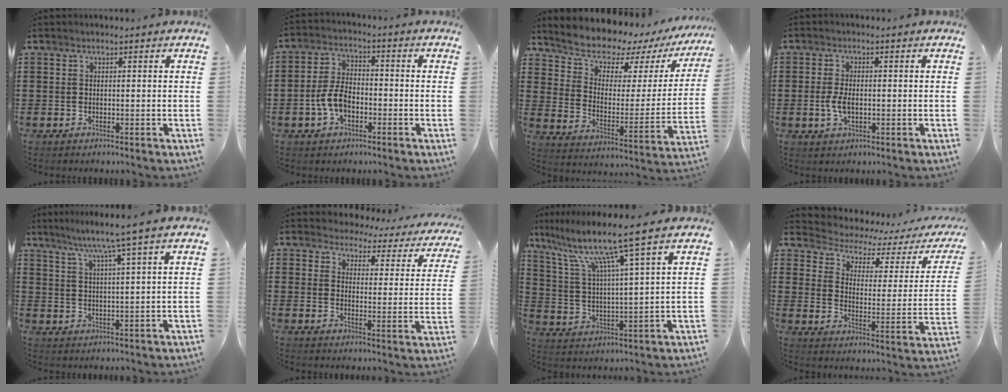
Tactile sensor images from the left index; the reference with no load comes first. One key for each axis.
{"total": 6.0, "fx": -2.1, "fy": 3.4, "fz": 4.5, "tx": -0.112, "ty": 0.001, "tz": -0.047}
{"total": 7.5, "fx": 7.0, "fy": 2.1, "fz": 1.4, "tx": -0.057, "ty": -0.063, "tz": 0.119}
{"total": 3.7, "fx": -0.4, "fy": 1.9, "fz": 3.2, "tx": -0.081, "ty": -0.004, "tz": -0.014}
{"total": 5.6, "fx": 4.1, "fy": -1.2, "fz": 3.6, "tx": -0.083, "ty": -0.017, "tz": 0.066}
{"total": 3.2, "fx": 3.1, "fy": 0.8, "fz": 0.1, "tx": -0.025, "ty": -0.022, "tz": 0.048}
{"total": 10.3, "fx": 7.7, "fy": -0.3, "fz": 6.8, "tx": -0.159, "ty": -0.037, "tz": 0.123}
{"total": 2.9, "fx": 2.3, "fy": 1.2, "fz": 1.4, "tx": -0.046, "ty": -0.022, "tz": 0.028}